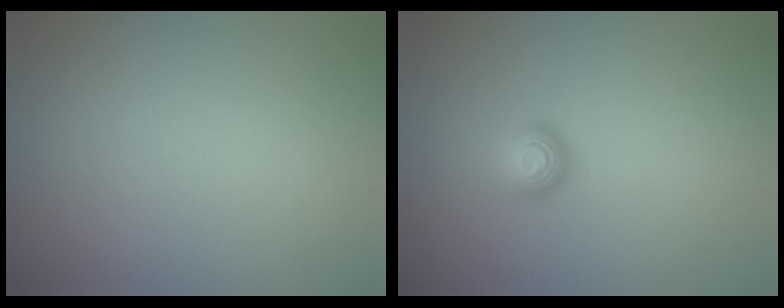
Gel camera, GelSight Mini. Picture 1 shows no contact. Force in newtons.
{"total": 1.8, "press": 1.1, "slide": 1.4}